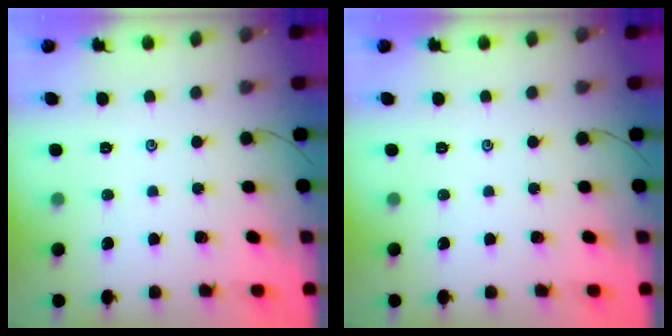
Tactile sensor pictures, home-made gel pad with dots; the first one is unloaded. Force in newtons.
{"total": 0.0}